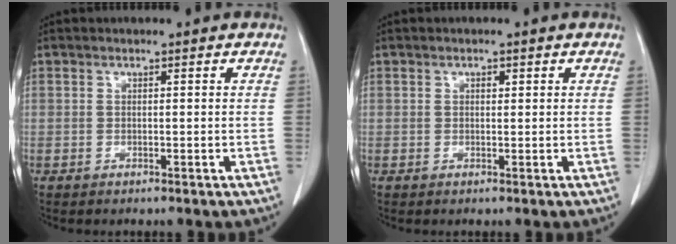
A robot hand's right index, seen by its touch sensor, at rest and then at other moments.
{"total": 0.8, "force": [0.3, 0.5, 0.5], "torque": [-0.010, 0.000, 0.005]}